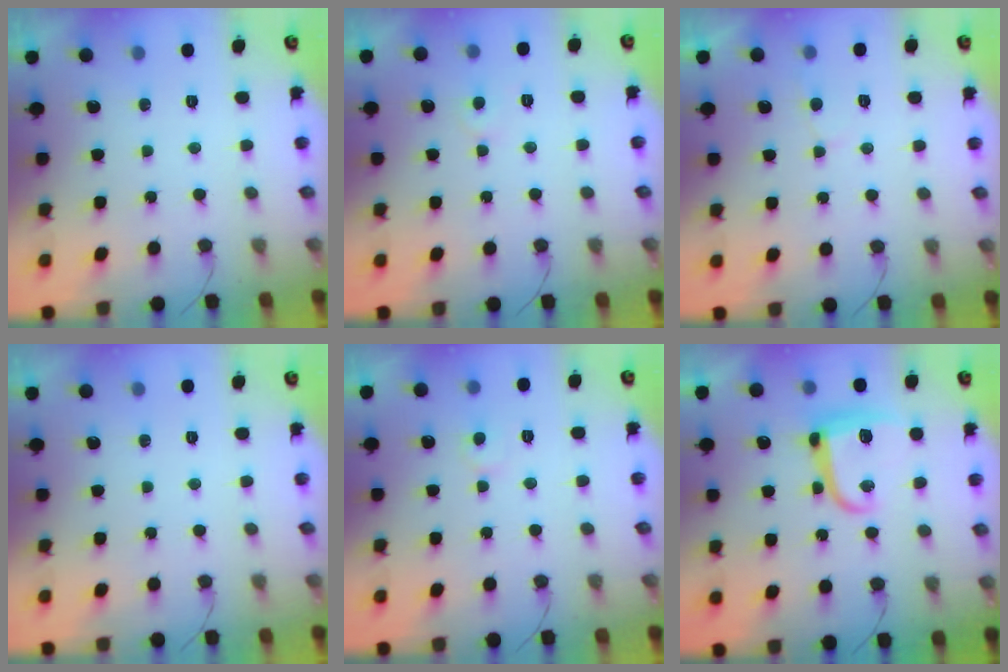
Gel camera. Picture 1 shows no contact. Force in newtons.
{"total": 3.7, "press": 3.7, "slide": 0.4}
{"total": 4.0, "press": 3.9, "slide": 0.4}
{"total": 0.0}
{"total": 5.0, "press": 4.9, "slide": 0.4}
{"total": 12.6, "press": 12.6, "slide": 0.2}